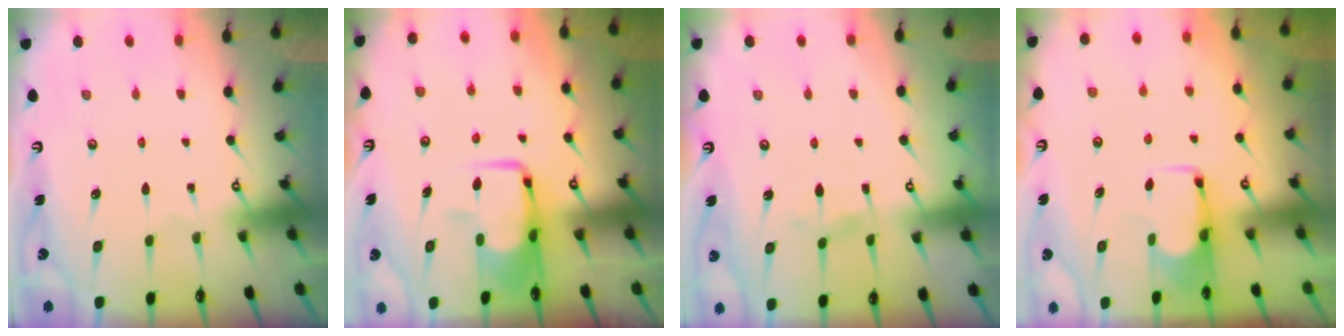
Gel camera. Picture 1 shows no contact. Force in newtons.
{"total": 7.3, "press": 7.1, "slide": 1.4}
{"total": 3.7, "press": 3.7, "slide": 0.4}
{"total": 1.7, "press": 1.4, "slide": 0.9}